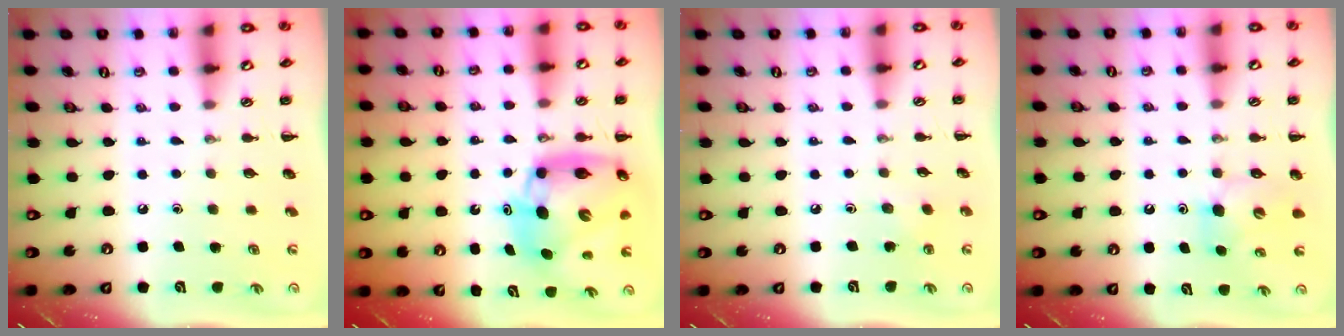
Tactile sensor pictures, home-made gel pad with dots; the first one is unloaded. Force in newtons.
{"total": 11.4, "press": 10.9, "slide": 3.4}
{"total": 2.3, "press": 2.2, "slide": 0.8}
{"total": 5.4, "press": 5.3, "slide": 0.6}